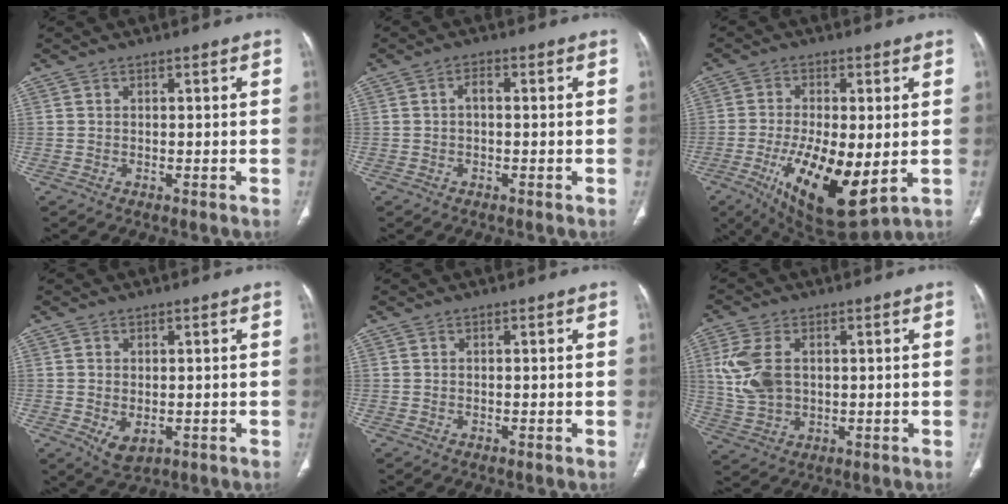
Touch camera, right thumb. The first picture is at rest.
{"total": 1.8, "force": [-0.1, 1.0, 1.5], "torque": [-0.025, 0.008, -0.003]}
{"total": 17.0, "force": [-3.6, 6.6, 15.2], "torque": [-0.271, -0.023, -0.042]}
{"total": 4.1, "force": [-0.9, 2.6, 3.1], "torque": [-0.052, -0.009, -0.001]}
{"total": 0.0}
{"total": 9.4, "force": [1.6, 6.1, 7.0], "torque": [-0.155, 0.000, 0.042]}